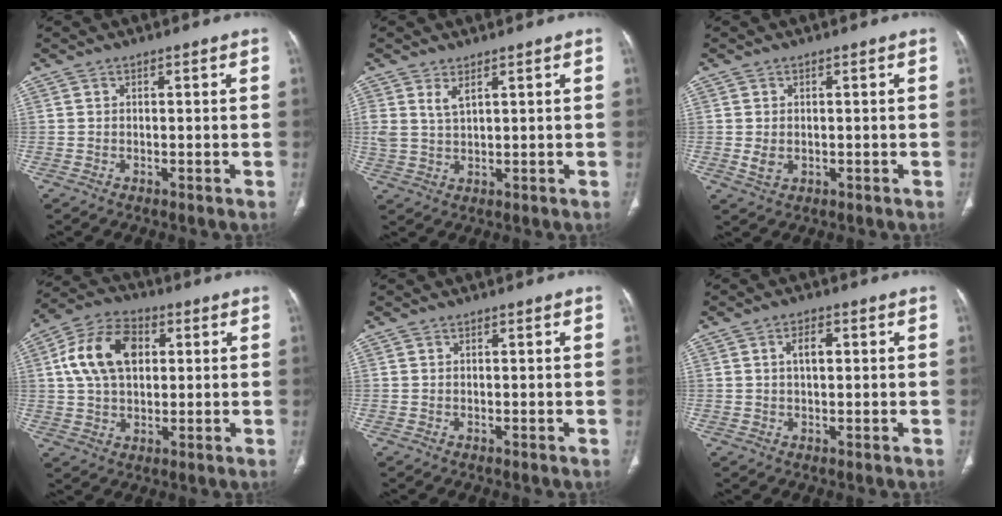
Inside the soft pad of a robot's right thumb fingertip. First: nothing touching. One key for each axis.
{"total": 3.6, "fx": 2.1, "fy": 1.4, "fz": 2.5, "tx": -0.054, "ty": -0.011, "tz": 0.049}
{"total": 2.6, "fx": -0.1, "fy": 1.8, "fz": 1.8, "tx": -0.036, "ty": -0.002, "tz": 0.003}
{"total": 13.5, "fx": 2.8, "fy": 8.8, "fz": 9.9, "tx": -0.172, "ty": 0.015, "tz": 0.045}
{"total": 0.0}
{"total": 3.6, "fx": 0.8, "fy": 1.8, "fz": 3.0, "tx": -0.051, "ty": 0.004, "tz": 0.013}